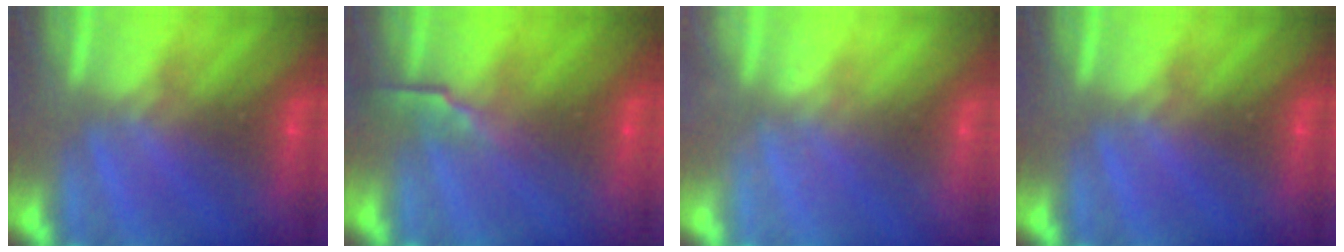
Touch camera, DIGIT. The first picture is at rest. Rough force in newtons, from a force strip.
{"total": 2.6}
{"total": 2.2}
{"total": 0.0}